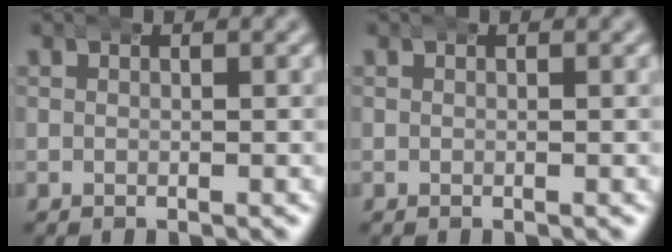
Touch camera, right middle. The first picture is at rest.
{"total": 0.0}